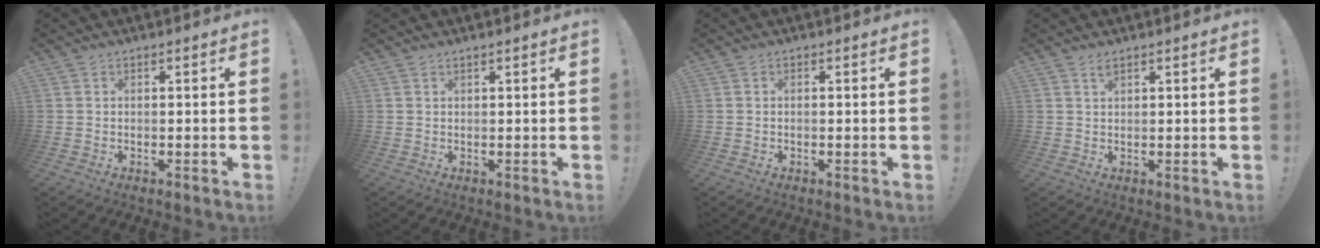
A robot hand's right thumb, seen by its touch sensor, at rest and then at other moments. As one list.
[{"total": 0.5, "force": [0.4, -0.2, 0.3], "torque": [-0.010, 0.002, 0.009]}, {"total": 0.0}, {"total": 1.5, "force": [1.2, 0.3, 0.8], "torque": [-0.004, -0.009, 0.020]}]